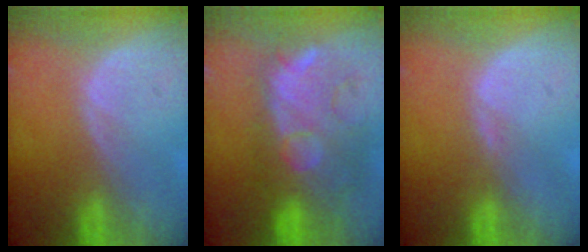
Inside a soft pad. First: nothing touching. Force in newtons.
{"total": 11.1, "press": 10.3, "slide": 4.1}
{"total": 0.7, "press": 0.7, "slide": 0.2}